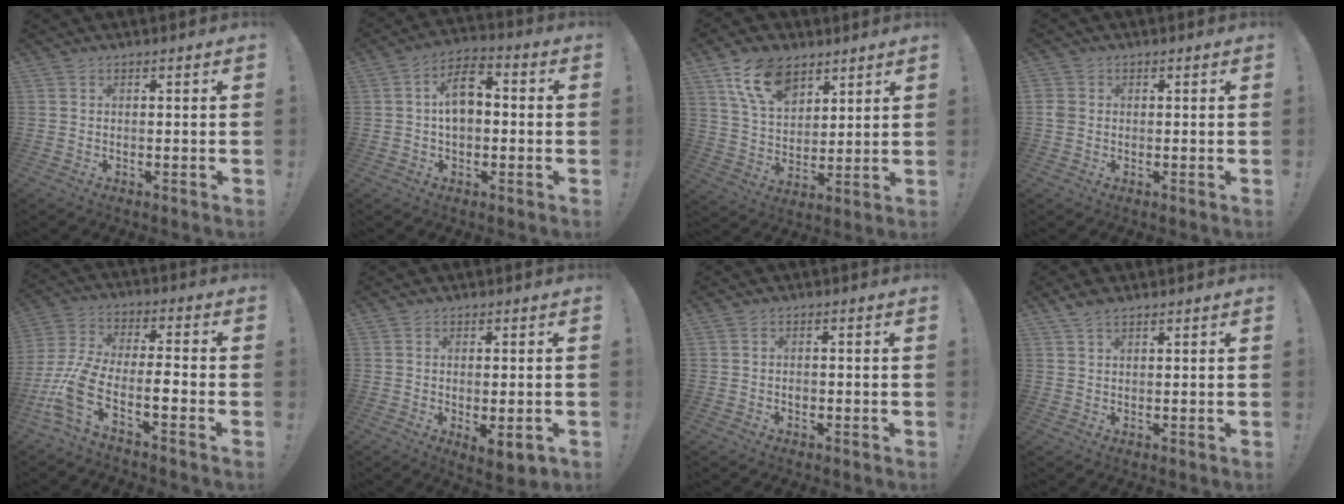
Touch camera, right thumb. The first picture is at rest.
{"total": 9.2, "force": [0.0, 5.8, 7.1], "torque": [-0.106, 0.017, 0.003]}
{"total": 13.7, "force": [8.5, 7.9, 7.2], "torque": [-0.132, -0.032, 0.163]}
{"total": 2.2, "force": [-0.1, 1.9, 1.1], "torque": [-0.019, 0.005, 0.001]}
{"total": 12.6, "force": [-5.5, 5.4, 10.0], "torque": [-0.217, 0.017, -0.096]}
{"total": 4.7, "force": [0.3, 1.2, 4.5], "torque": [-0.060, -0.014, 0.015]}
{"total": 1.2, "force": [-0.7, 0.7, 0.6], "torque": [-0.014, 0.004, -0.012]}
{"total": 3.3, "force": [2.5, 1.2, 1.8], "torque": [-0.029, -0.009, 0.046]}